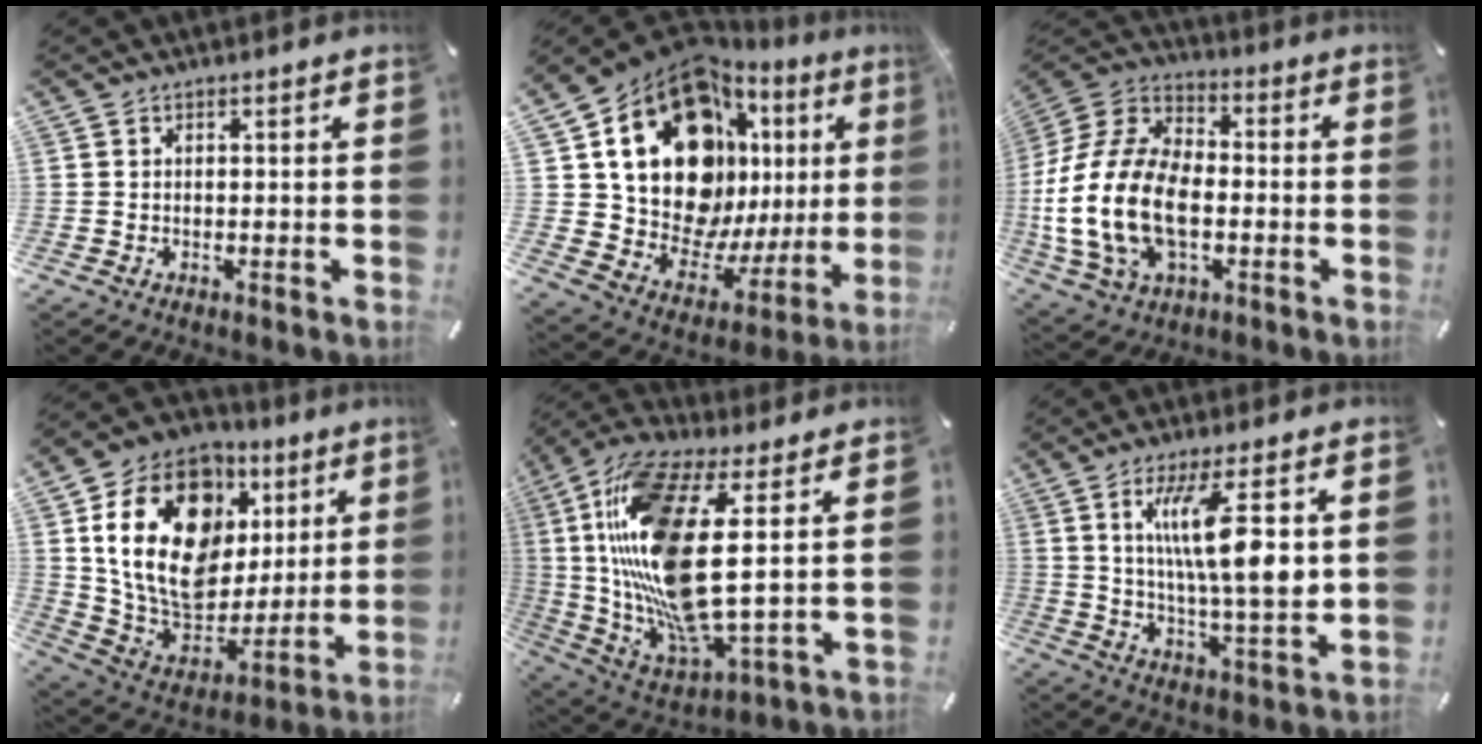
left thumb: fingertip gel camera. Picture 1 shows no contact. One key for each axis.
{"total": 24.1, "fx": 9.8, "fy": 15.4, "fz": 15.7, "tx": -0.280, "ty": -0.076, "tz": 0.183}
{"total": 20.0, "fx": -4.8, "fy": 13.4, "fz": 14.1, "tx": -0.311, "ty": 0.023, "tz": -0.084}
{"total": 23.7, "fx": 7.2, "fy": 17.3, "fz": 14.4, "tx": -0.273, "ty": -0.034, "tz": 0.128}
{"total": 21.2, "fx": 4.6, "fy": 6.3, "fz": 19.8, "tx": -0.444, "ty": -0.042, "tz": 0.067}
{"total": 15.0, "fx": 4.7, "fy": 3.2, "fz": 13.9, "tx": -0.254, "ty": -0.009, "tz": 0.070}